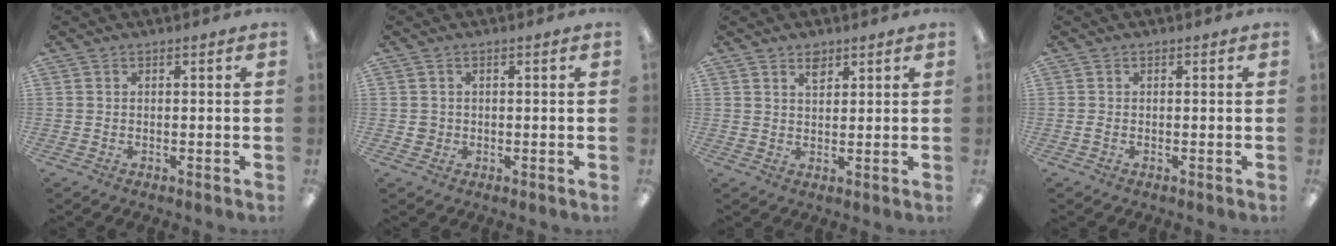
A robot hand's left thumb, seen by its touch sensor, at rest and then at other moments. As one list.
[{"total": 1.9, "force": [0.1, 1.8, 0.4], "torque": [-0.003, 0.001, -0.003]}, {"total": 3.1, "force": [2.3, 1.6, 1.3], "torque": [-0.014, -0.006, 0.039]}, {"total": 0.8, "force": [-0.2, 0.4, 0.7], "torque": [-0.012, 0.001, -0.003]}]